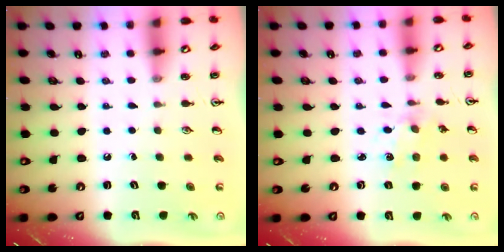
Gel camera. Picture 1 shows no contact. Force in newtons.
{"total": 1.7, "press": 1.7, "slide": 0.3}